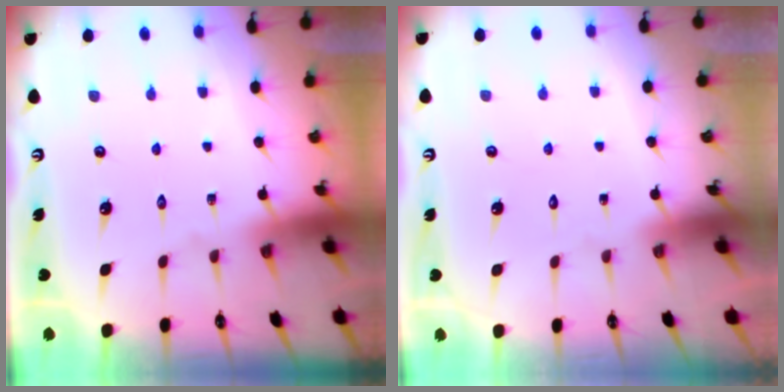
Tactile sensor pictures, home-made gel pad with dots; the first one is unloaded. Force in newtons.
{"total": 1.6, "press": 1.6, "slide": 0.1}